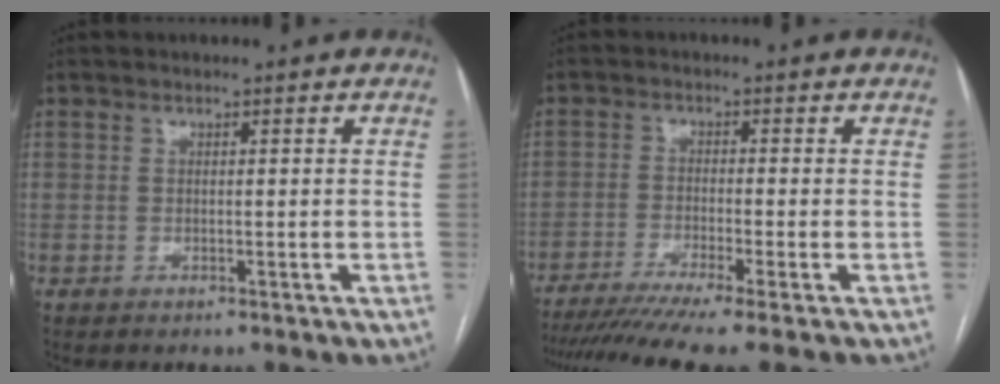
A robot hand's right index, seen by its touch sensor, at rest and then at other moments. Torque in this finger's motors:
{"motor_torque": [1.08, -1.06, 0.35, 0.15]}